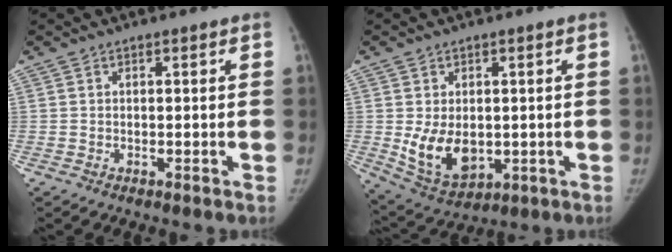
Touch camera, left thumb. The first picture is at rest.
{"total": 9.8, "force": [-0.7, 6.8, 7.0], "torque": [-0.097, -0.015, 0.010]}